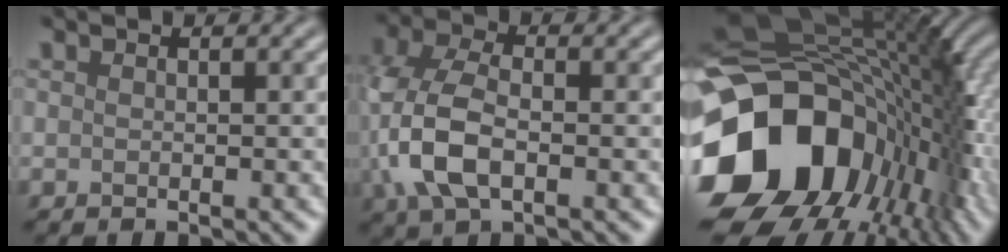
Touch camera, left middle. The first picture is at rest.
{"total": 6.8, "force": [-1.1, 4.0, 5.4], "torque": [-0.135, 0.005, -0.029]}
{"total": 17.3, "force": [-4.2, 12.6, 11.0], "torque": [-0.217, -0.028, -0.059]}